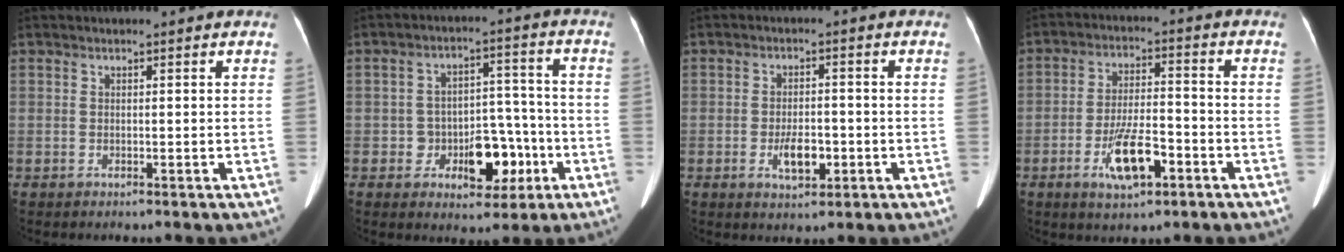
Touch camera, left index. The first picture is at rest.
{"total": 9.0, "force": [-3.5, 5.6, 6.2], "torque": [-0.081, 0.031, -0.043]}
{"total": 4.8, "force": [-1.7, 2.2, 3.9], "torque": [-0.072, -0.001, -0.022]}
{"total": 8.9, "force": [-4.2, 2.7, 7.3], "torque": [-0.143, 0.000, -0.071]}